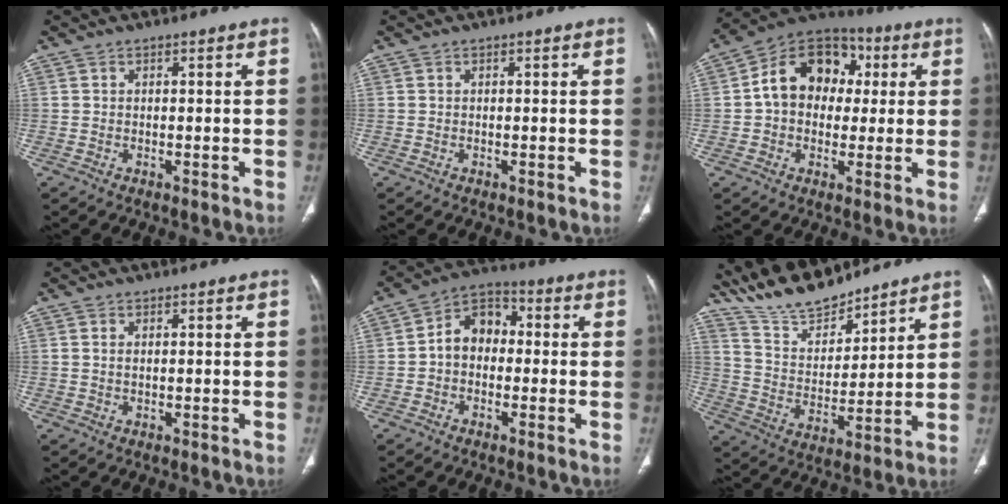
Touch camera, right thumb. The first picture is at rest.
{"total": 0.0}
{"total": 15.2, "force": [2.2, 11.7, 9.4], "torque": [-0.117, 0.028, 0.025]}
{"total": 0.6, "force": [0.1, 0.3, 0.5], "torque": [-0.013, 0.000, 0.004]}
{"total": 8.1, "force": [-0.4, 6.1, 5.3], "torque": [-0.062, 0.030, -0.024]}
{"total": 13.0, "force": [11.7, 3.8, 4.0], "torque": [-0.052, -0.062, 0.229]}